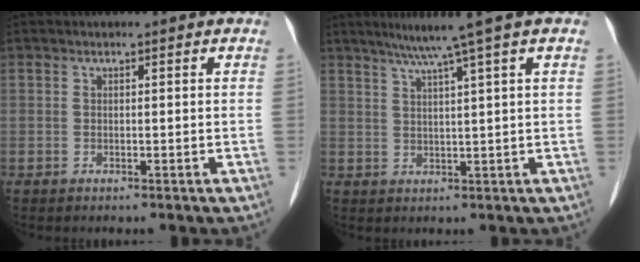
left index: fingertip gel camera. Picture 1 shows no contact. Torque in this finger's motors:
{"motor_torque": [0.02, -0.02, -0.21, -0.04]}